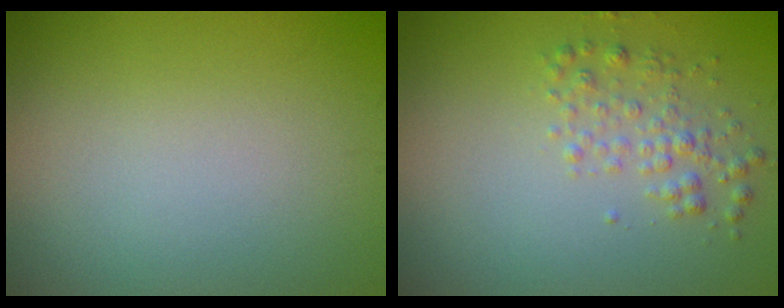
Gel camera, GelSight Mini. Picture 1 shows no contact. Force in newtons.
{"total": 1.9, "press": 1.9, "slide": 0.1}